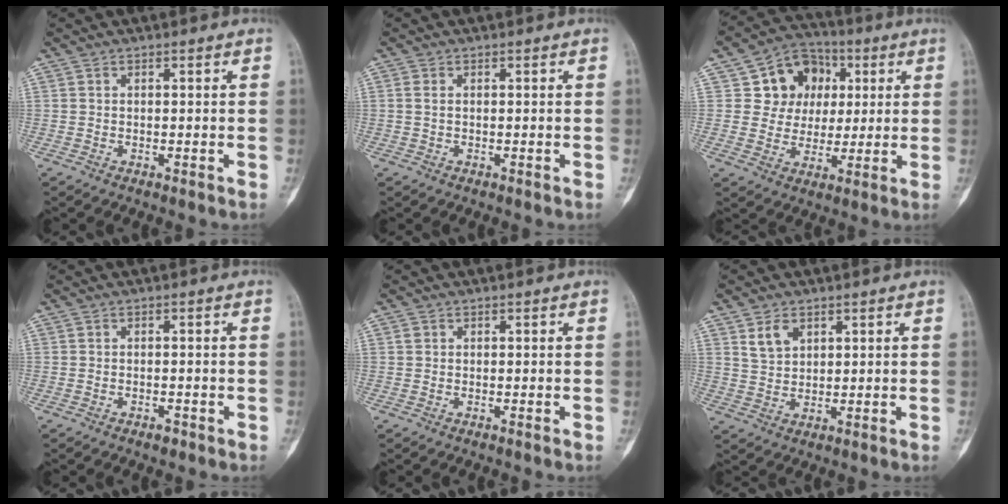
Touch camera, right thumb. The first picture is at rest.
{"total": 0.9, "force": [0.2, 0.6, 0.6], "torque": [-0.014, 0.002, 0.005]}
{"total": 12.0, "force": [3.6, 10.4, 4.9], "torque": [-0.021, -0.001, 0.057]}
{"total": 1.0, "force": [-0.7, 0.6, 0.6], "torque": [-0.007, 0.002, -0.010]}
{"total": 0.6, "force": [0.3, 0.5, 0.1], "torque": [0.004, 0.000, 0.005]}
{"total": 4.4, "force": [2.5, 2.8, 2.3], "torque": [-0.027, -0.014, 0.053]}